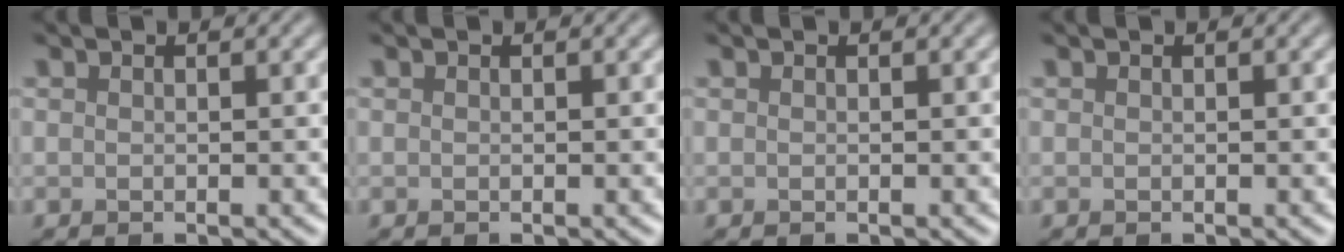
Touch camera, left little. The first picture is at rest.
{"total": 0.0}
{"total": 0.0}
{"total": 0.0}